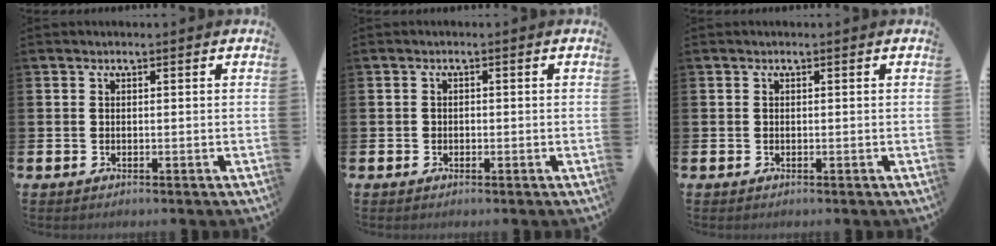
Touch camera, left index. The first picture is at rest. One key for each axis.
{"total": 0.8, "fx": -0.3, "fy": 0.7, "fz": 0.2, "tx": -0.004, "ty": 0.004, "tz": -0.009}
{"total": 0.0}